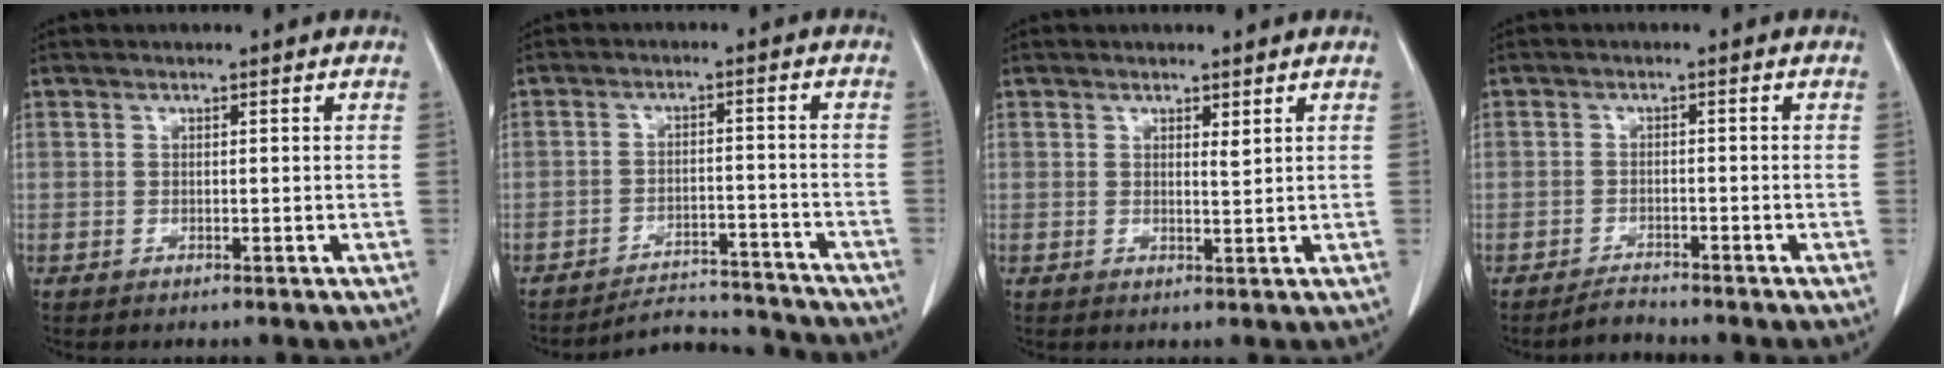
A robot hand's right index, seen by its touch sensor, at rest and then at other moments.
{"total": 9.4, "force": [-9.3, 1.3, -0.4], "torque": [0.011, 0.021, -0.129]}
{"total": 1.1, "force": [0.8, 0.2, 0.8], "torque": [-0.017, -0.008, 0.013]}
{"total": 2.2, "force": [-2.1, 0.4, -0.1], "torque": [0.003, -0.007, -0.034]}